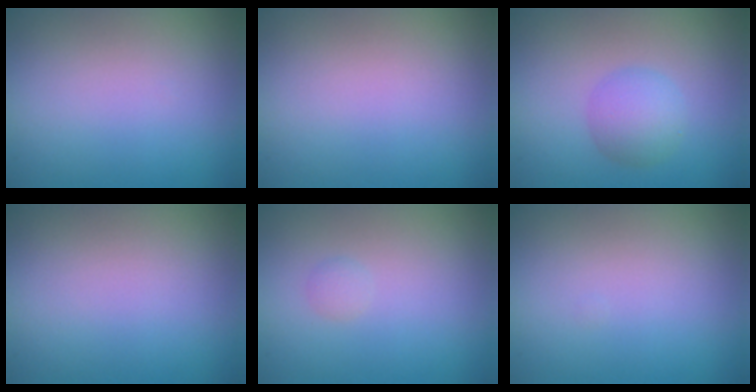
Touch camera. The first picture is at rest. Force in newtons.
{"total": 0.0}
{"total": 2.8, "press": 2.8, "slide": 0.1}
{"total": 0.0}
{"total": 0.6, "press": 0.6, "slide": 0.0}
{"total": 0.0}